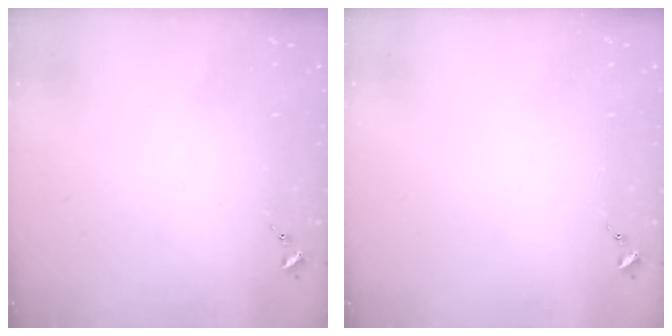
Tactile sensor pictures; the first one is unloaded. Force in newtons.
{"total": 0.0}